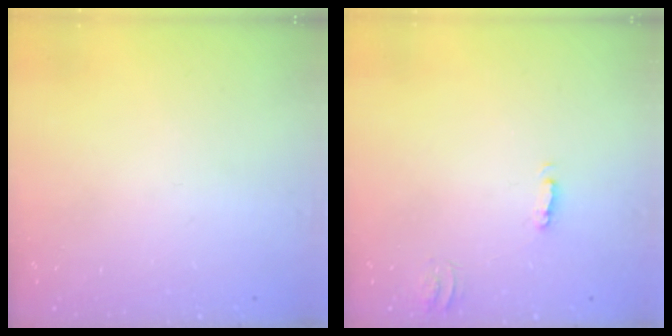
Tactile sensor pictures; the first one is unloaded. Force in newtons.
{"total": 2.5, "press": 2.5, "slide": 0.2}